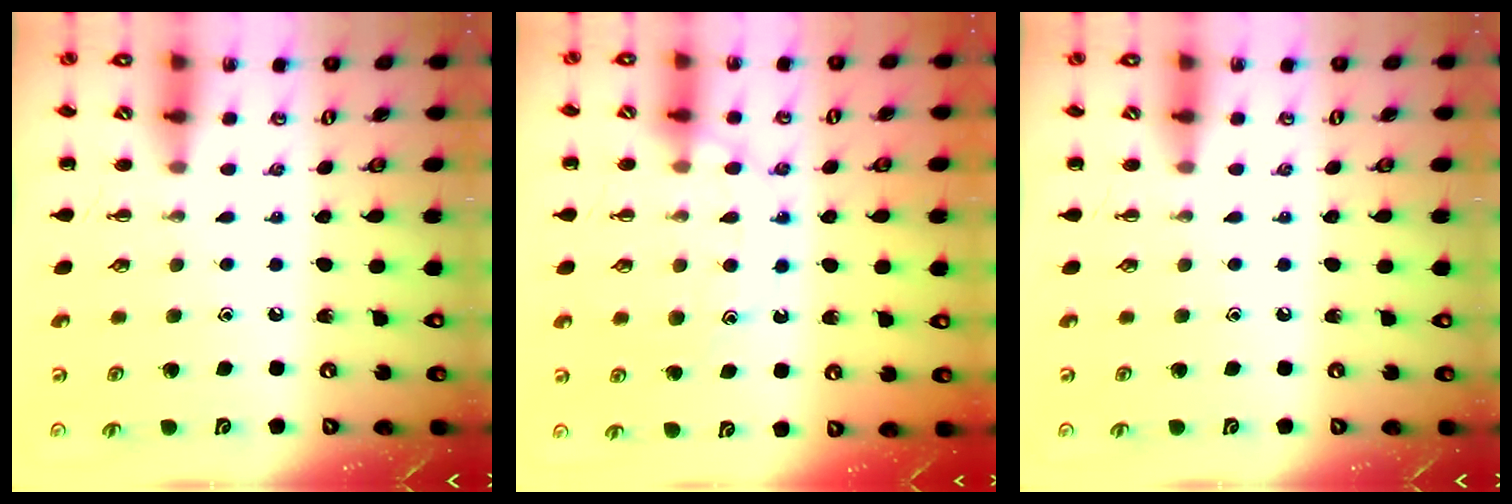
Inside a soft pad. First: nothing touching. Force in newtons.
{"total": 13.3, "press": 13.2, "slide": 1.4}
{"total": 0.0}